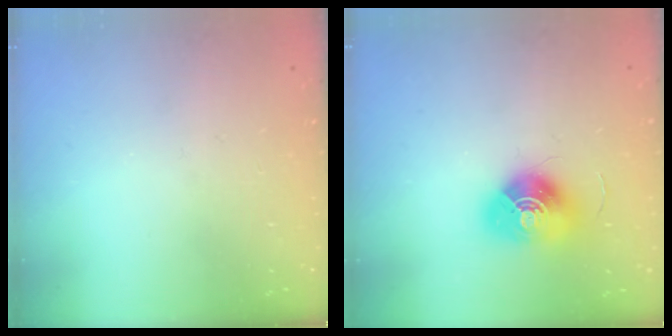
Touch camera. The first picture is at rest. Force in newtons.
{"total": 12.7, "press": 12.7, "slide": 0.5}